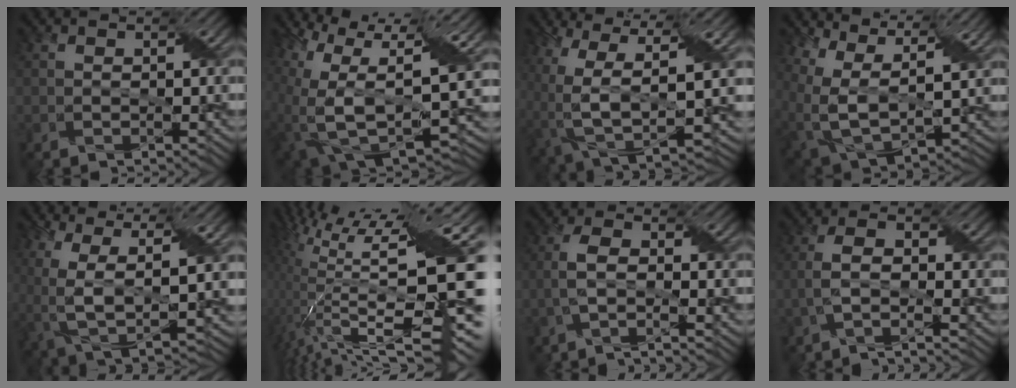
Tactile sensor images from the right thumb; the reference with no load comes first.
{"total": 18.1, "force": [2.9, 10.6, 14.4], "torque": [-0.273, -0.024, 0.091]}
{"total": 11.8, "force": [-0.2, 5.6, 10.4], "torque": [-0.240, -0.026, 0.007]}
{"total": 13.0, "force": [5.9, 7.1, 9.2], "torque": [-0.232, 0.003, 0.119]}
{"total": 9.6, "force": [0.7, 4.4, 8.5], "torque": [-0.200, -0.018, 0.019]}
{"total": 14.1, "force": [2.3, 4.6, 13.1], "torque": [-0.234, -0.012, 0.065]}
{"total": 3.3, "force": [-1.4, 0.8, 2.8], "torque": [-0.064, 0.006, -0.037]}
{"total": 3.4, "force": [-1.5, 1.0, 2.8], "torque": [-0.064, 0.005, -0.037]}